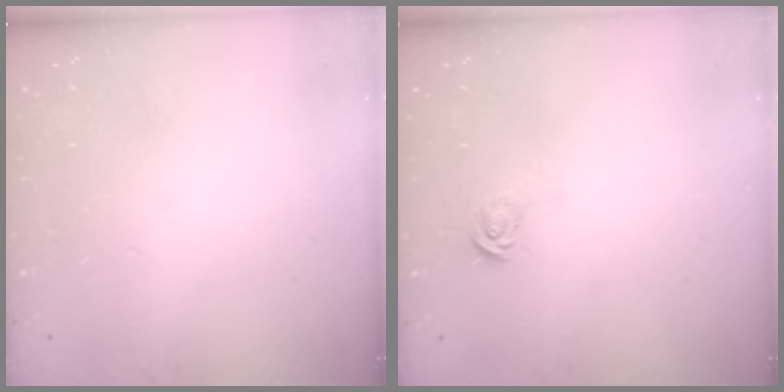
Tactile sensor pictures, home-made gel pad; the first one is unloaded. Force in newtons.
{"total": 2.8, "press": 2.8, "slide": 0.2}